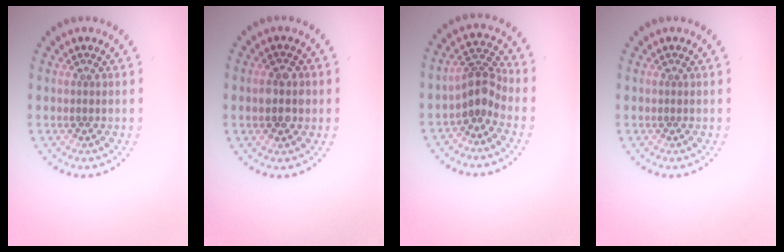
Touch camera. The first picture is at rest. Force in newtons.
{"total": 2.4, "press": 2.4, "slide": 0.1}
{"total": 2.9, "press": 2.2, "slide": 1.8}
{"total": 0.0}